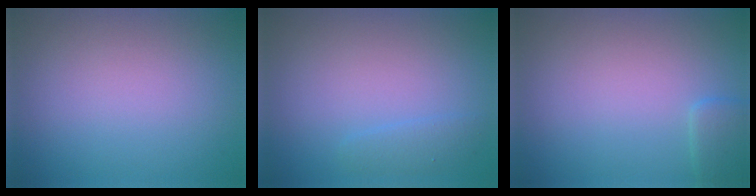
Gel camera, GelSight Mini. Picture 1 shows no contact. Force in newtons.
{"total": 1.2, "press": 1.2, "slide": 0.1}
{"total": 1.5, "press": 1.5, "slide": 0.1}